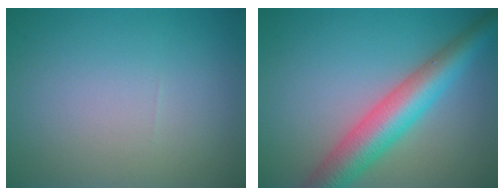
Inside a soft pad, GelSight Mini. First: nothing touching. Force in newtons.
{"total": 6.8, "press": 6.8, "slide": 0.1}